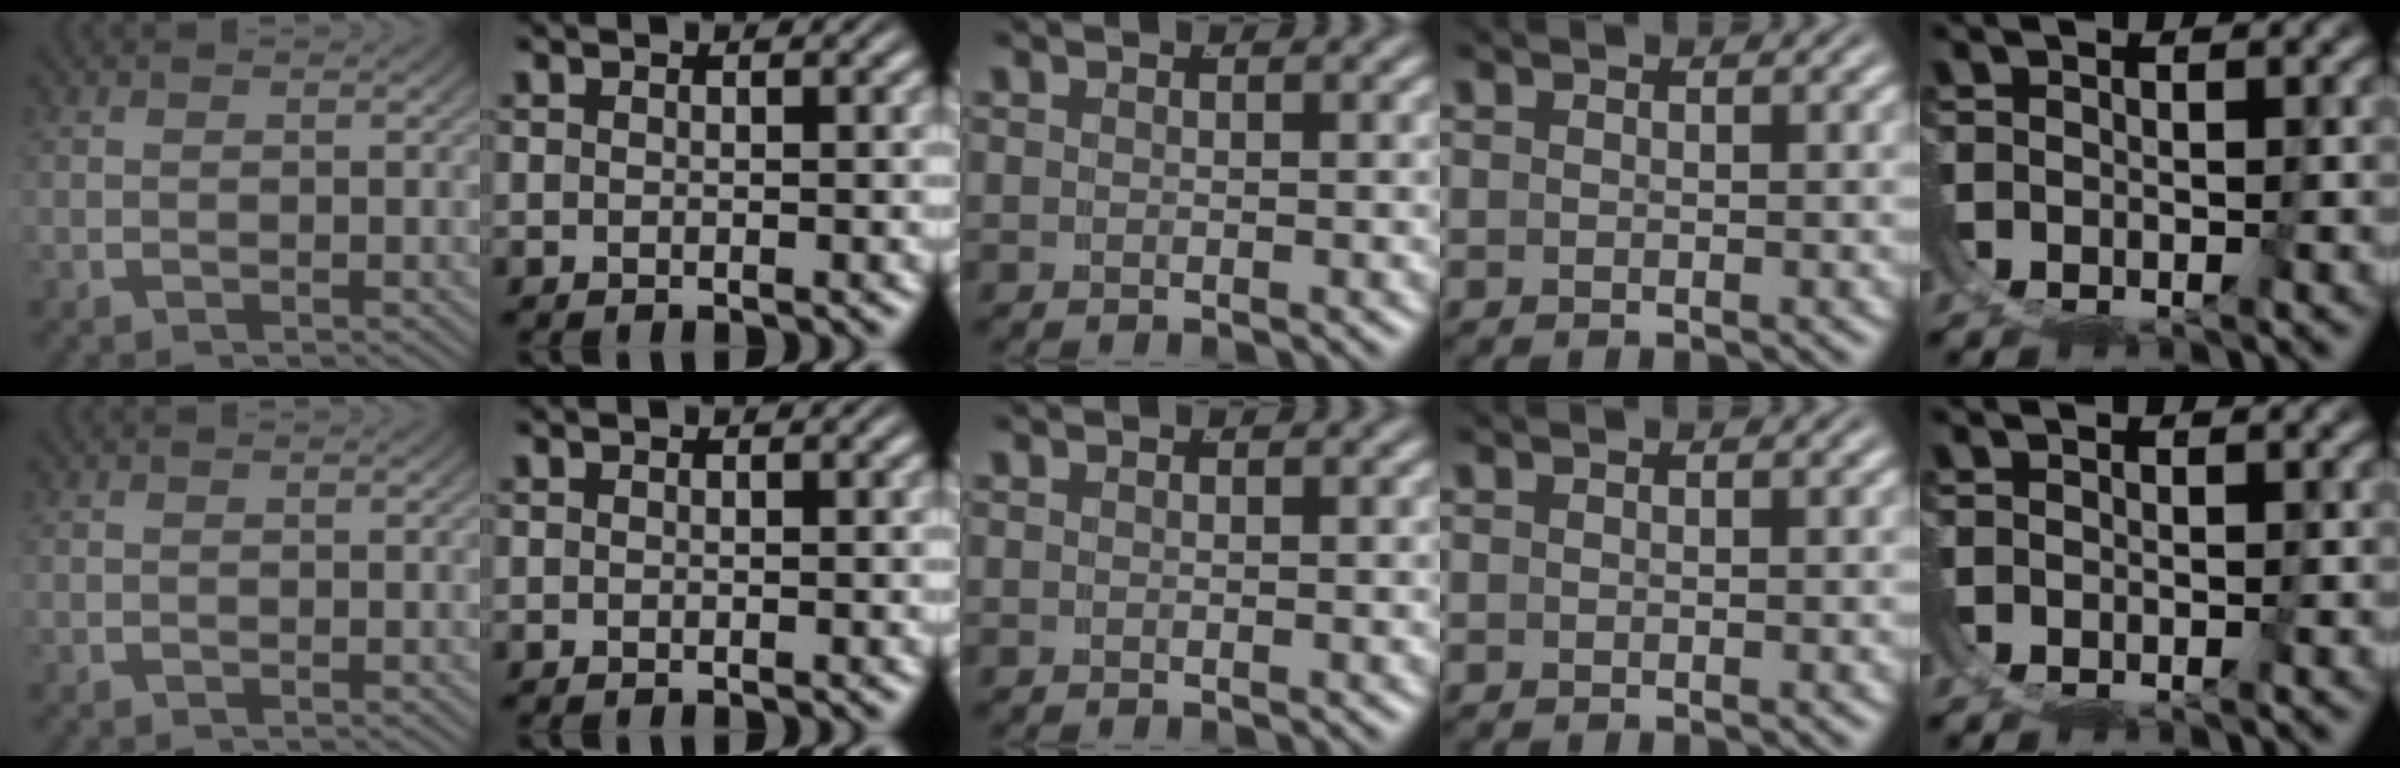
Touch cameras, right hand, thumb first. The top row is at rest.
{}